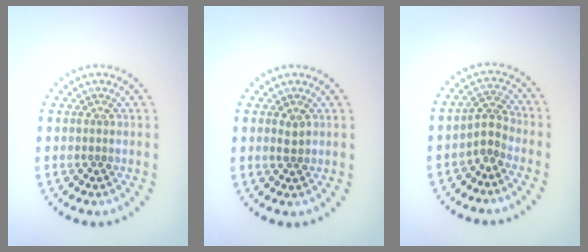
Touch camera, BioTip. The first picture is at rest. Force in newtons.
{"total": 1.0, "press": 1.0, "slide": 0.2}
{"total": 2.0, "press": 1.4, "slide": 1.4}